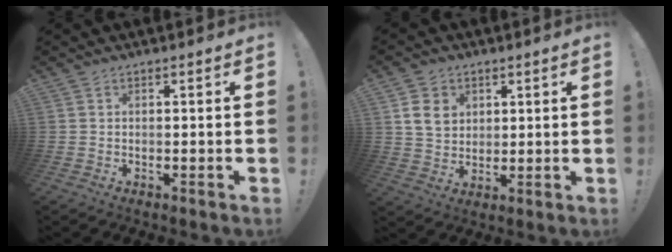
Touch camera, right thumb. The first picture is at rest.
{"total": 8.0, "force": [3.3, 6.8, 2.7], "torque": [-0.036, -0.011, 0.067]}